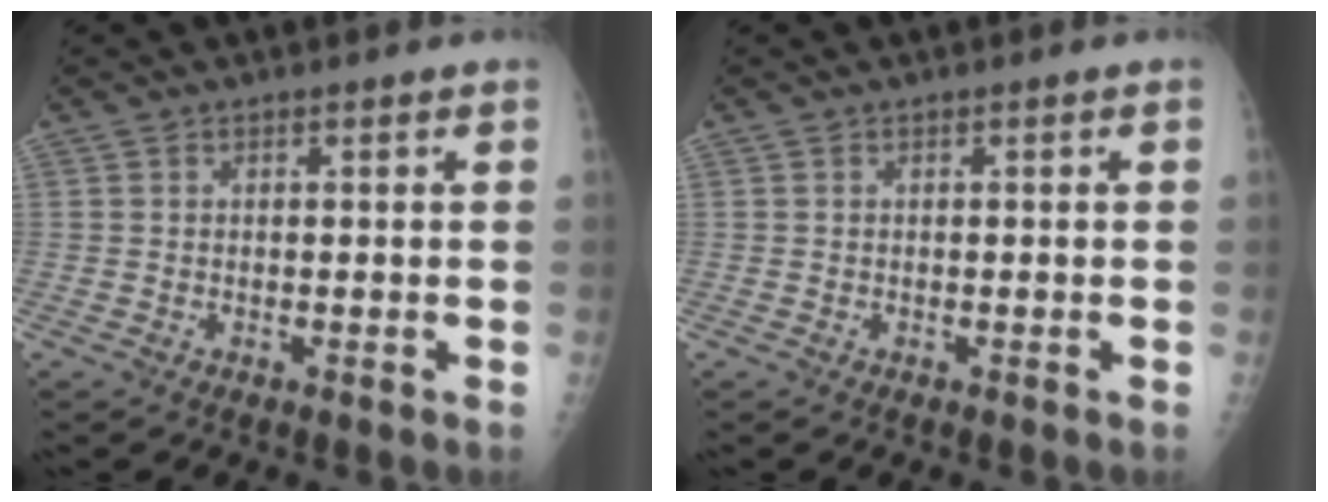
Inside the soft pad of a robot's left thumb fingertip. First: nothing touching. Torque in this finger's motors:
{"motor_torque": [0.00, 0.00, -0.04, -0.03, 0.00]}